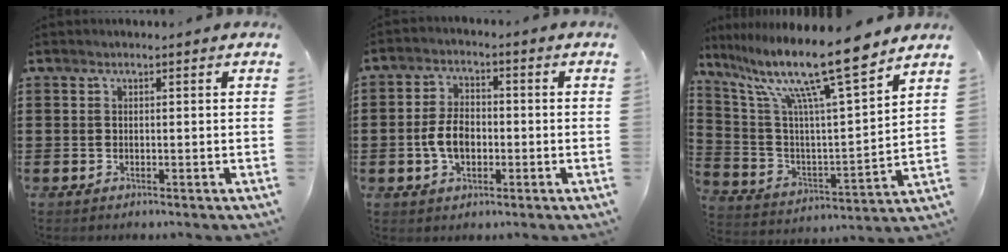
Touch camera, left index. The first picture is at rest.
{"total": 5.8, "force": [-1.2, 3.4, 4.5], "torque": [-0.095, -0.001, -0.029]}
{"total": 15.1, "force": [11.4, 0.9, 9.8], "torque": [-0.209, -0.066, 0.183]}